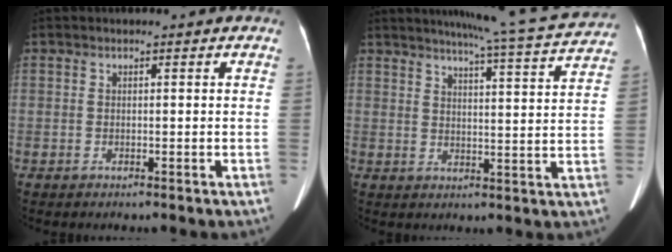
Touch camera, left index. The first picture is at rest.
{"total": 15.4, "force": [14.3, -0.5, 5.6], "torque": [-0.089, -0.032, 0.174]}